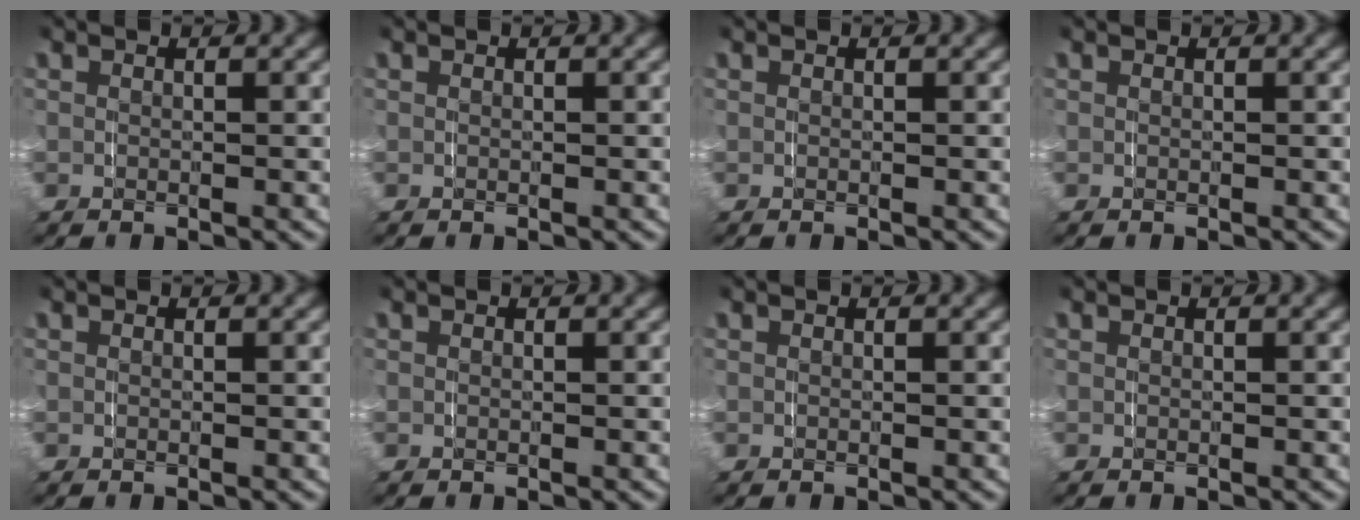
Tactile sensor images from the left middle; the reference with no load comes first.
{"total": 0.0}
{"total": 0.0}
{"total": 0.0}
{"total": 0.0}
{"total": 0.0}
{"total": 0.0}
{"total": 0.0}